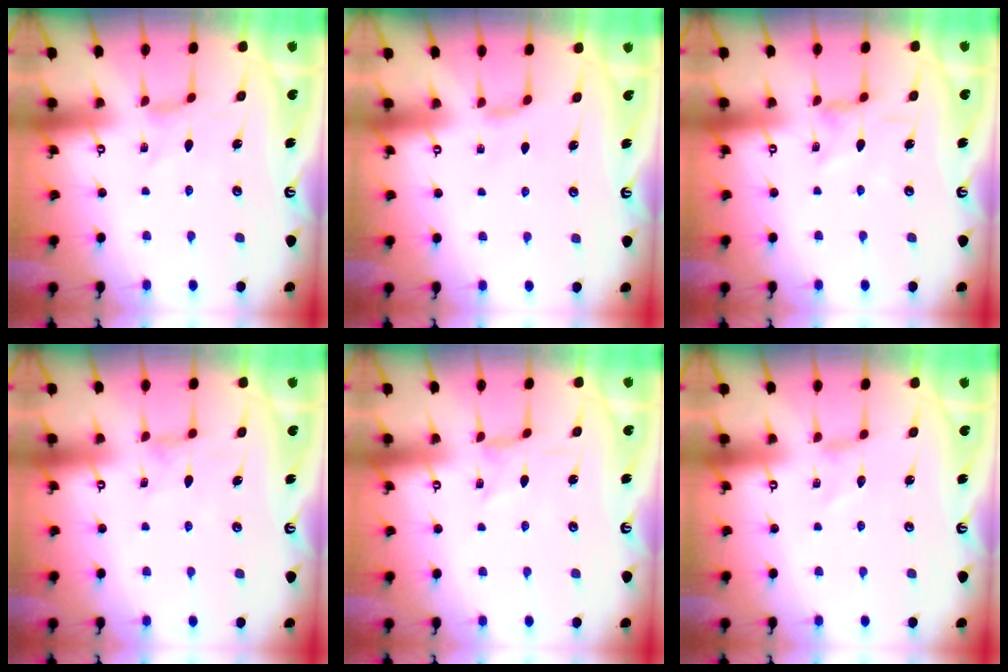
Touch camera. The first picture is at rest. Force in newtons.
{"total": 2.1, "press": 2.1, "slide": 0.4}
{"total": 2.2, "press": 2.1, "slide": 0.5}
{"total": 1.4, "press": 1.4, "slide": 0.2}
{"total": 0.0}
{"total": 0.0}